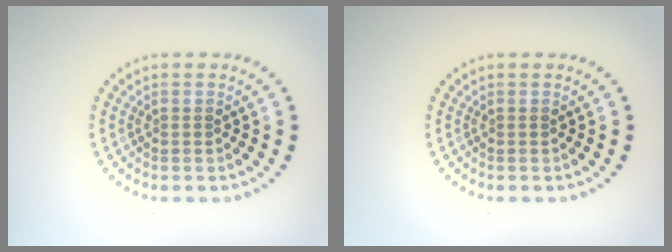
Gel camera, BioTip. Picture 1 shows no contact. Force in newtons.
{"total": 0.0}